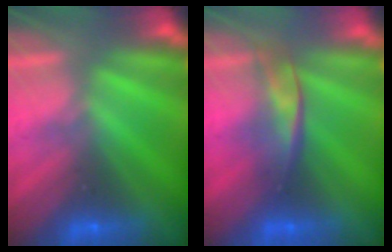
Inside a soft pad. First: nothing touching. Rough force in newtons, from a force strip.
{"total": 2.2}